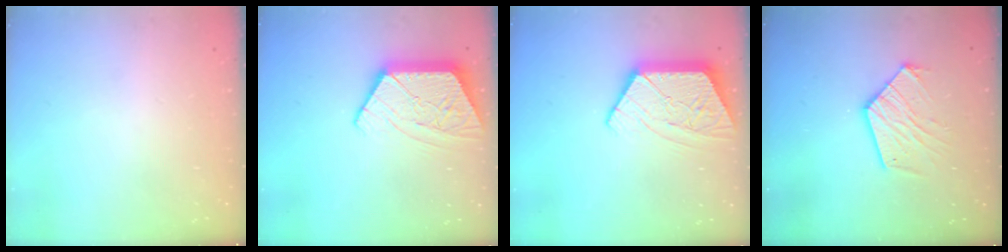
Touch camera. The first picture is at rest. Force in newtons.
{"total": 12.5, "press": 12.5, "slide": 0.7}
{"total": 12.5, "press": 12.5, "slide": 0.7}
{"total": 13.4, "press": 13.3, "slide": 1.2}